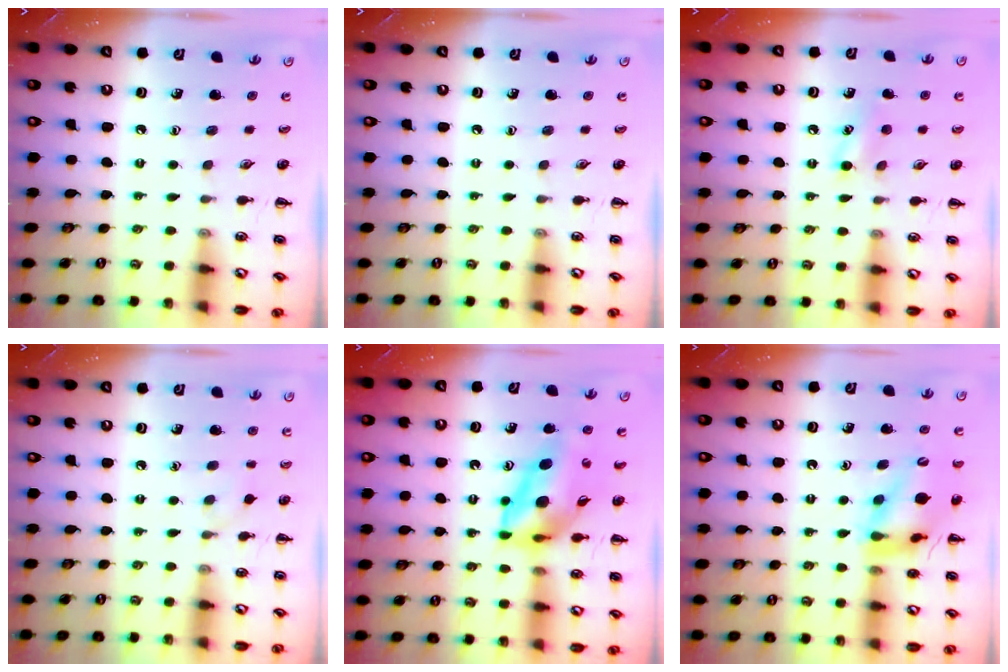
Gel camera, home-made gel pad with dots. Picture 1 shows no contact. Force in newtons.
{"total": 0.0}
{"total": 4.3, "press": 4.1, "slide": 1.3}
{"total": 5.0, "press": 4.8, "slide": 1.5}
{"total": 11.7, "press": 11.0, "slide": 3.8}
{"total": 15.6, "press": 15.4, "slide": 2.4}